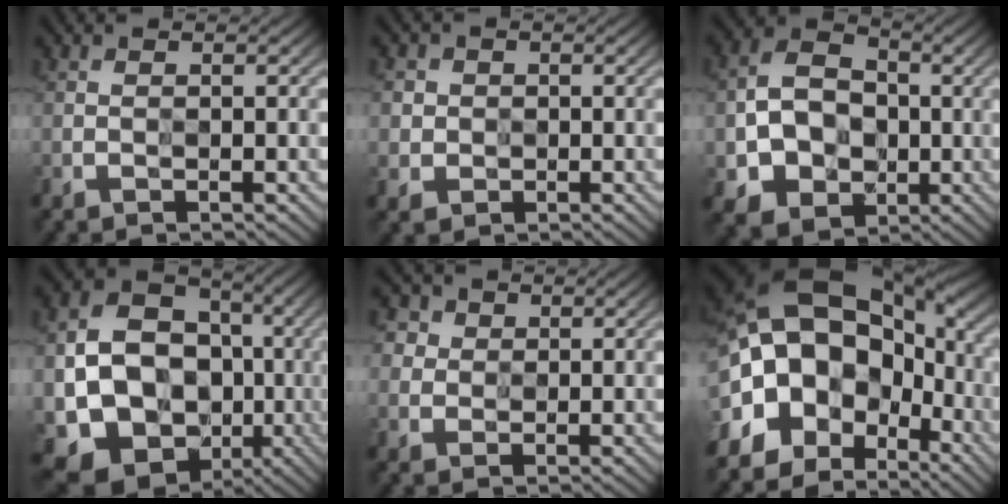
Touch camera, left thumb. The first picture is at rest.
{"total": 2.9, "force": [0.7, 2.8, 0.0], "torque": [-0.016, -0.007, 0.010]}
{"total": 8.3, "force": [-0.7, 7.1, 4.2], "torque": [-0.089, 0.003, -0.020]}
{"total": 14.5, "force": [-2.7, 12.2, 7.4], "torque": [-0.145, -0.028, -0.032]}
{"total": 4.7, "force": [2.7, 3.7, 1.1], "torque": [-0.055, 0.011, 0.049]}
{"total": 18.6, "force": [-1.5, 13.5, 12.6], "torque": [-0.235, 0.003, -0.012]}